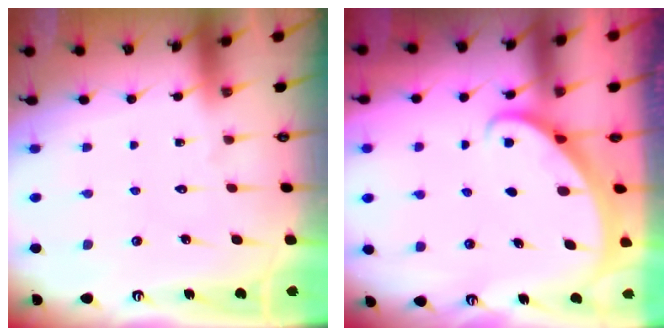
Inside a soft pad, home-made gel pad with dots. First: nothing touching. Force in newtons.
{"total": 1.8, "press": 1.8, "slide": 0.1}